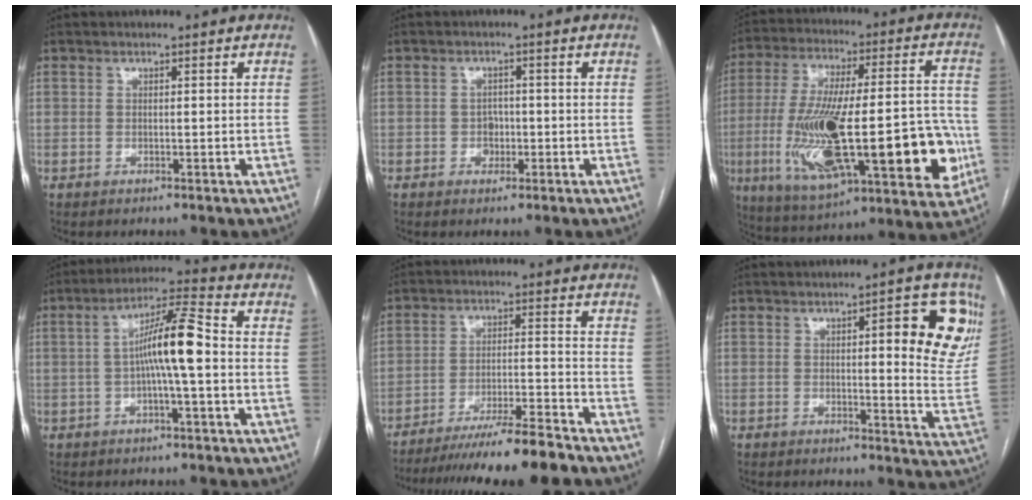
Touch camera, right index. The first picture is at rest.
{"total": 2.2, "force": [-0.6, 1.9, 1.1], "torque": [-0.010, 0.008, -0.004]}
{"total": 30.1, "force": [-6.7, 8.0, 28.2], "torque": [-0.453, -0.007, -0.087]}
{"total": 9.3, "force": [-0.6, 0.5, 9.2], "torque": [-0.164, 0.022, -0.017]}
{"total": 13.4, "force": [-11.6, -0.4, 6.6], "torque": [-0.091, -0.013, -0.186]}
{"total": 11.4, "force": [3.8, 2.3, 10.5], "torque": [-0.110, -0.003, 0.038]}